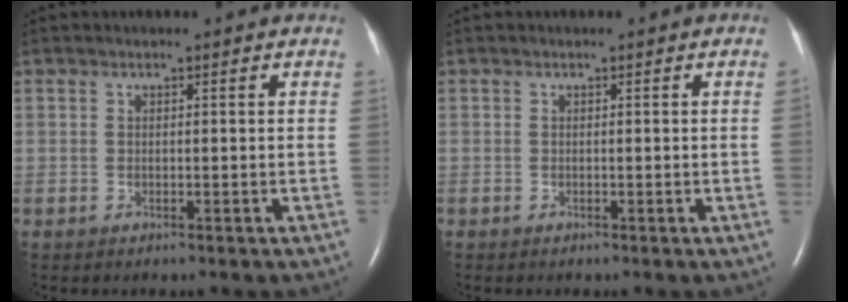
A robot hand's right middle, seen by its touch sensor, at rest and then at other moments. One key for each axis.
{"total": 0.5, "fx": 0.0, "fy": -0.2, "fz": 0.5, "tx": -0.007, "ty": -0.001, "tz": 0.000}